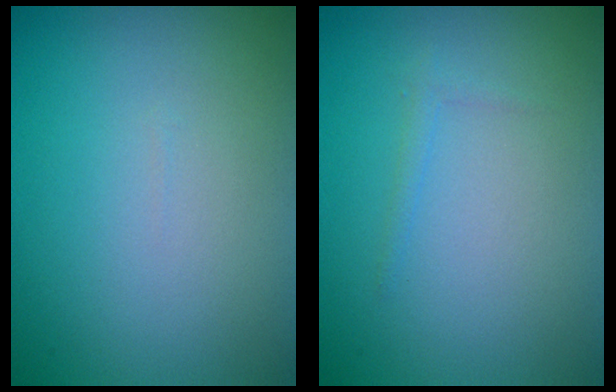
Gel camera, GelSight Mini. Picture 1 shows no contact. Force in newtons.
{"total": 0.7, "press": 0.7, "slide": 0.0}